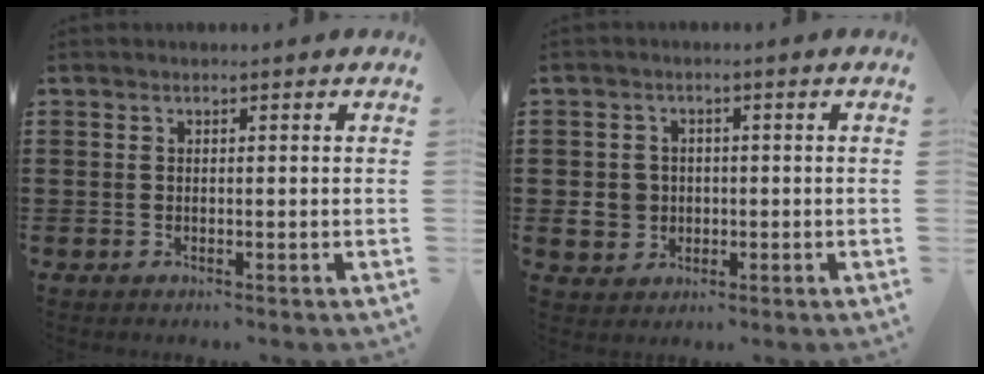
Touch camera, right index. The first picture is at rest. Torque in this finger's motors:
{"motor_torque": [0.54, 1.60, 0.11, 0.03]}